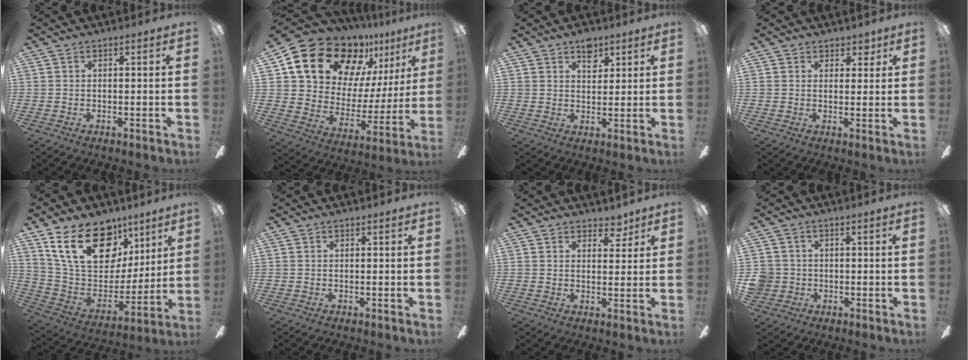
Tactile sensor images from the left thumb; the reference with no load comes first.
{"total": 21.1, "force": [14.4, 12.3, 9.3], "torque": [-0.178, -0.085, 0.277]}
{"total": 5.4, "force": [3.6, 3.1, 2.5], "torque": [-0.018, -0.016, 0.060]}
{"total": 3.4, "force": [2.3, 2.4, 0.6], "torque": [0.004, -0.006, 0.039]}
{"total": 24.3, "force": [13.0, 14.8, 14.3], "torque": [-0.259, -0.060, 0.236]}
{"total": 0.0}
{"total": 4.4, "force": [3.6, 2.2, 1.2], "torque": [0.001, -0.020, 0.061]}
{"total": 4.4, "force": [-0.2, 4.4, 0.7], "torque": [-0.020, 0.008, -0.002]}